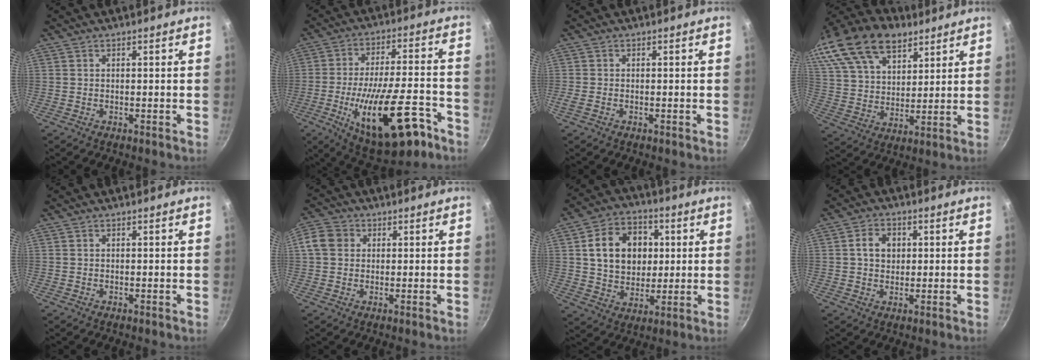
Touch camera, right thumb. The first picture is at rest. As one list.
[{"total": 21.8, "force": [-9.8, 8.4, 17.6], "torque": [-0.258, 0.041, -0.141]}, {"total": 1.2, "force": [-0.6, 0.5, 0.9], "torque": [-0.027, 0.002, -0.017]}, {"total": 26.3, "force": [16.0, 15.1, 14.4], "torque": [-0.304, 0.006, 0.288]}, {"total": 0.0}, {"total": 7.3, "force": [1.3, 6.3, 3.4], "torque": [-0.053, 0.014, 0.009]}, {"total": 15.1, "force": [2.6, 11.8, 8.9], "torque": [-0.114, 0.009, 0.043]}, {"total": 4.0, "force": [0.7, 3.2, 2.3], "torque": [-0.023, 0.003, 0.009]}]